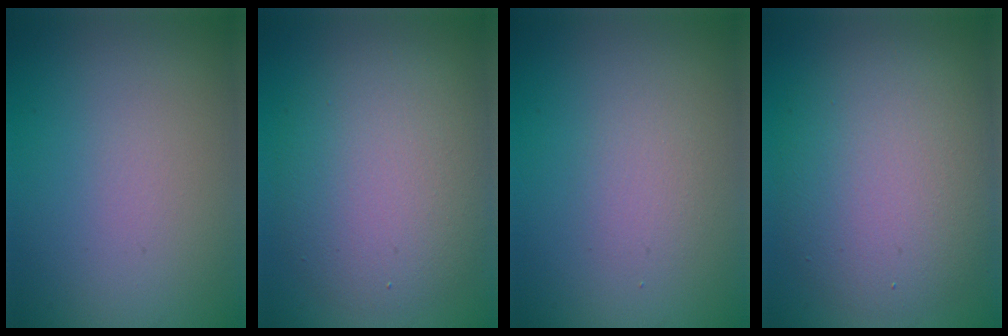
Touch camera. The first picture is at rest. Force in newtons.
{"total": 6.9, "press": 6.9, "slide": 0.2}
{"total": 1.4, "press": 1.4, "slide": 0.1}
{"total": 7.2, "press": 7.2, "slide": 0.1}